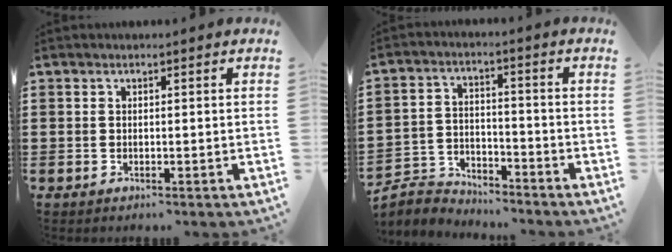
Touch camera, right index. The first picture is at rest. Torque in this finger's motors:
{"motor_torque": [-0.13, -0.15, -0.48, -0.10]}